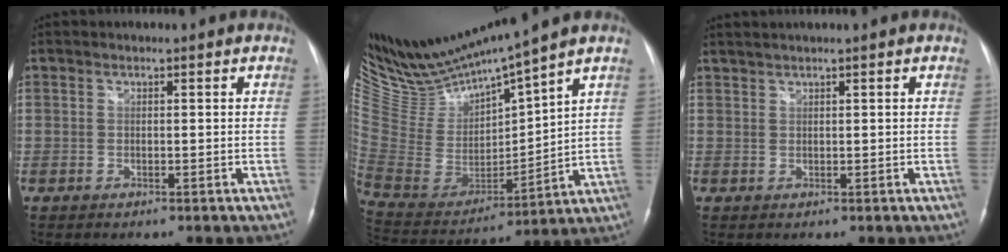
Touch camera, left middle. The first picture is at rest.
{"total": 15.2, "force": [14.3, -0.9, 5.0], "torque": [-0.115, -0.026, 0.297]}
{"total": 2.1, "force": [1.9, -0.3, 1.0], "torque": [-0.019, 0.012, 0.039]}